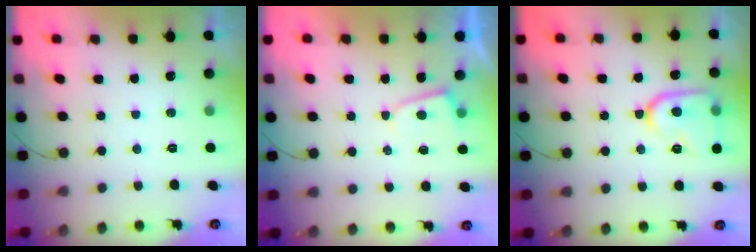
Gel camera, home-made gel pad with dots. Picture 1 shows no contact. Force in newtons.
{"total": 2.2, "press": 2.2, "slide": 0.3}
{"total": 14.2, "press": 14.1, "slide": 1.4}